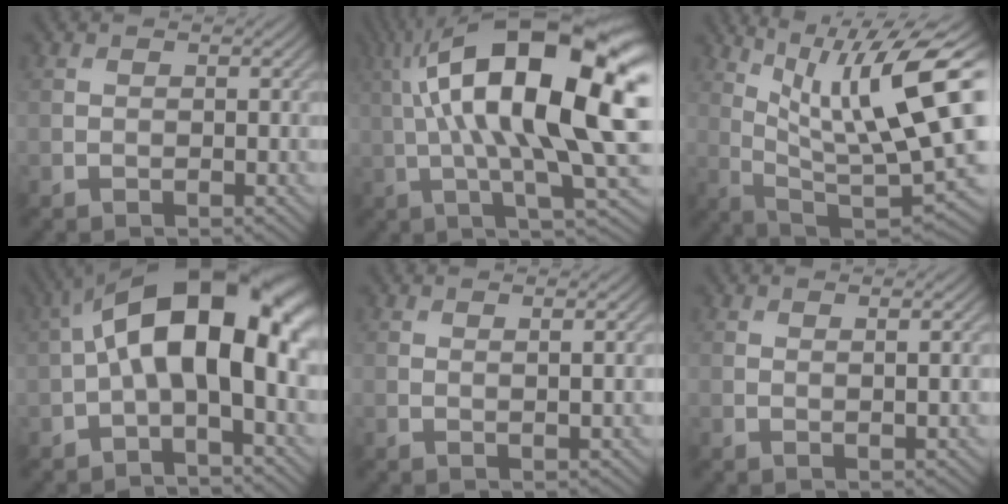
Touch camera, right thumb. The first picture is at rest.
{"total": 20.1, "force": [4.1, 5.8, 18.7], "torque": [-0.317, 0.044, 0.080]}
{"total": 15.4, "force": [5.6, 4.1, 13.8], "torque": [-0.243, 0.003, 0.108]}
{"total": 15.3, "force": [1.7, 7.1, 13.5], "torque": [-0.213, 0.029, 0.015]}
{"total": 2.5, "force": [0.9, 0.3, 2.3], "torque": [-0.030, 0.008, 0.014]}
{"total": 2.2, "force": [0.8, 0.2, 2.0], "torque": [-0.026, 0.008, 0.012]}